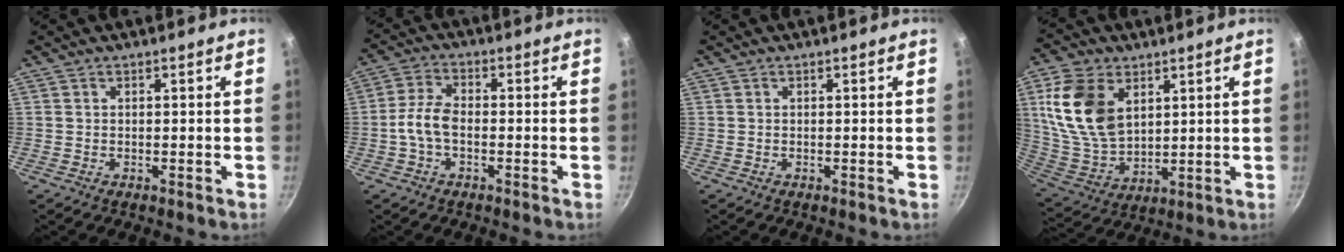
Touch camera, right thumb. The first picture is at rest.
{"total": 5.7, "force": [-1.4, 3.1, 4.5], "torque": [-0.093, 0.026, -0.036]}
{"total": 0.0}
{"total": 16.8, "force": [5.5, 11.0, 11.5], "torque": [-0.207, -0.021, 0.122]}